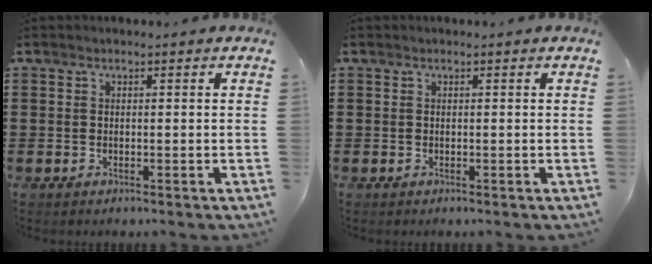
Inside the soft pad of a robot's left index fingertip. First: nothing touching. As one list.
[{"total": 0.0}]